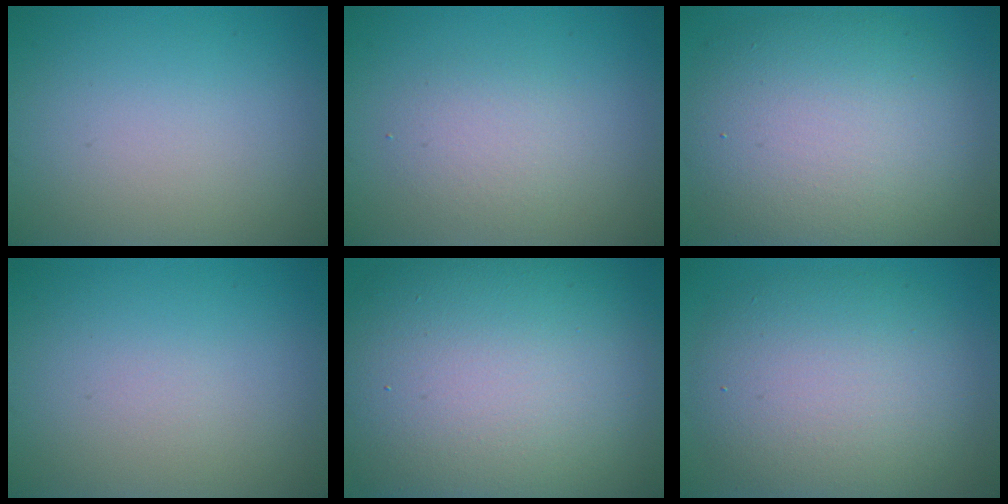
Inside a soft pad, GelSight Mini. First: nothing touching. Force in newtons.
{"total": 2.2, "press": 2.2, "slide": 0.3}
{"total": 10.2, "press": 10.2, "slide": 0.9}
{"total": 0.0}
{"total": 17.2, "press": 17.2, "slide": 0.7}
{"total": 8.1, "press": 8.0, "slide": 0.2}